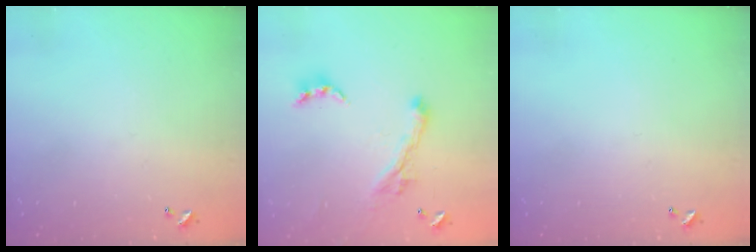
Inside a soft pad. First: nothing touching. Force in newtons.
{"total": 2.8, "press": 2.5, "slide": 1.3}
{"total": 0.0}